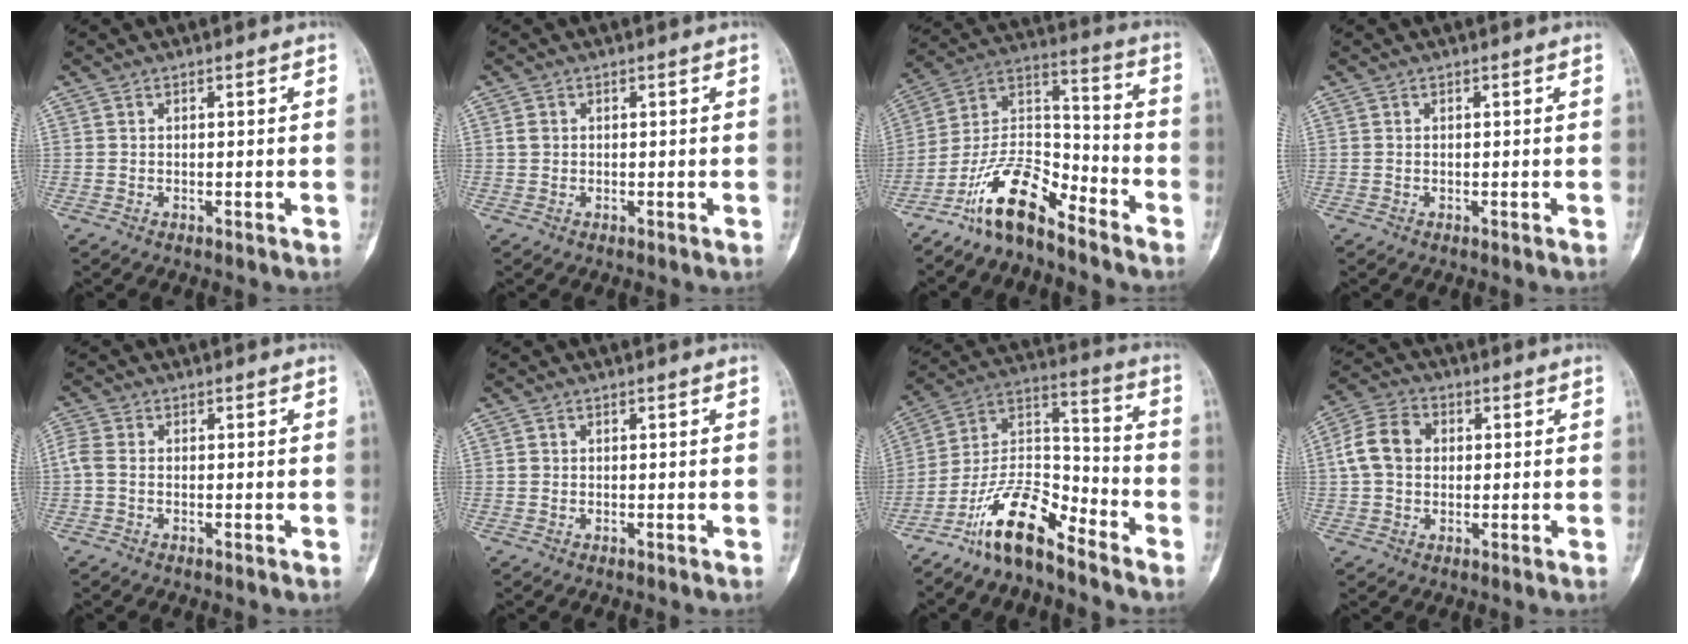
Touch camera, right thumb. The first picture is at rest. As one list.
[{"total": 1.4, "force": [0.2, 1.2, 0.6], "torque": [-0.010, 0.003, 0.005]}, {"total": 13.3, "force": [-10.0, 4.5, 7.5], "torque": [-0.130, 0.091, -0.195]}, {"total": 0.0}, {"total": 2.7, "force": [-0.2, 1.8, 2.1], "torque": [-0.057, 0.002, -0.014]}, {"total": 0.6, "force": [0.0, 0.6, 0.2], "torque": [0.000, 0.002, 0.001]}, {"total": 13.7, "force": [-10.3, 4.2, 8.0], "torque": [-0.140, 0.091, -0.198]}, {"total": 8.3, "force": [0.8, 6.5, 5.1], "torque": [-0.089, 0.021, 0.007]}]